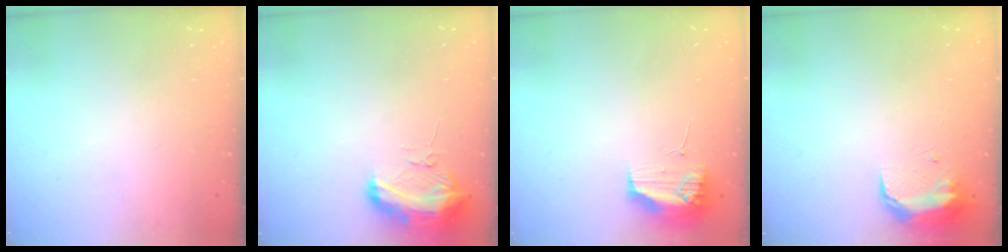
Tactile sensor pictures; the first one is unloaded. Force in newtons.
{"total": 10.0, "press": 10.0, "slide": 0.8}
{"total": 9.7, "press": 9.7, "slide": 0.9}
{"total": 8.9, "press": 8.8, "slide": 1.1}